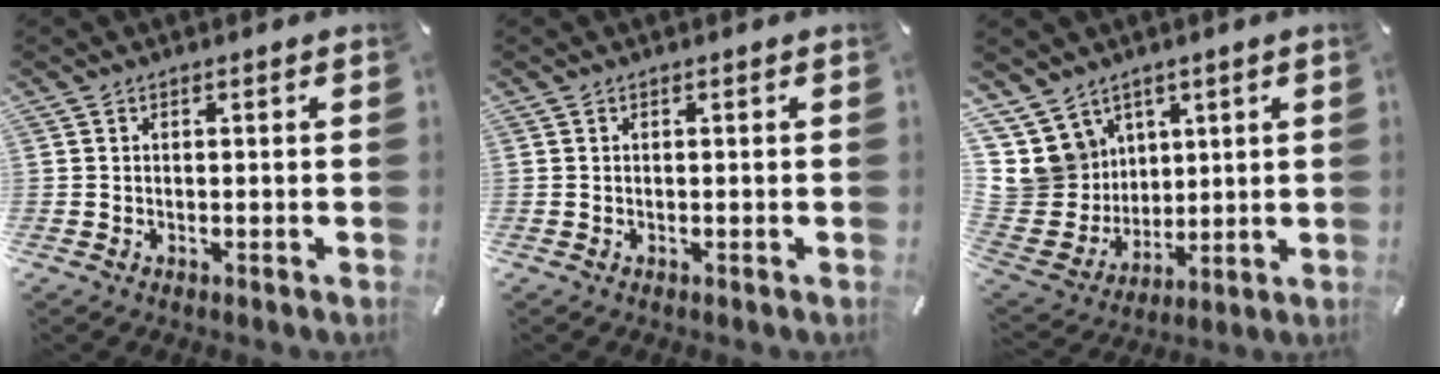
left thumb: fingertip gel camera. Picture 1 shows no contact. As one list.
[{"total": 0.0}, {"total": 13.2, "force": [5.3, 11.8, 2.7], "torque": [-0.079, -0.043, 0.111]}]